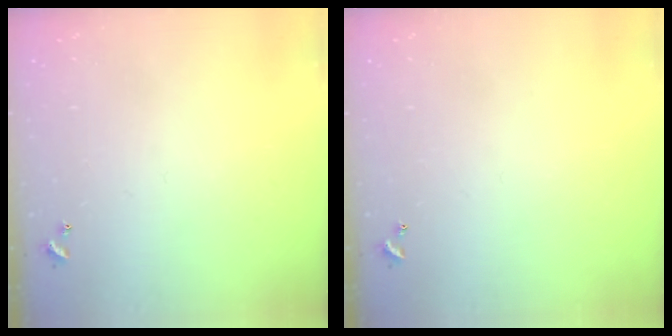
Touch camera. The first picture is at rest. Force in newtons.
{"total": 0.0}